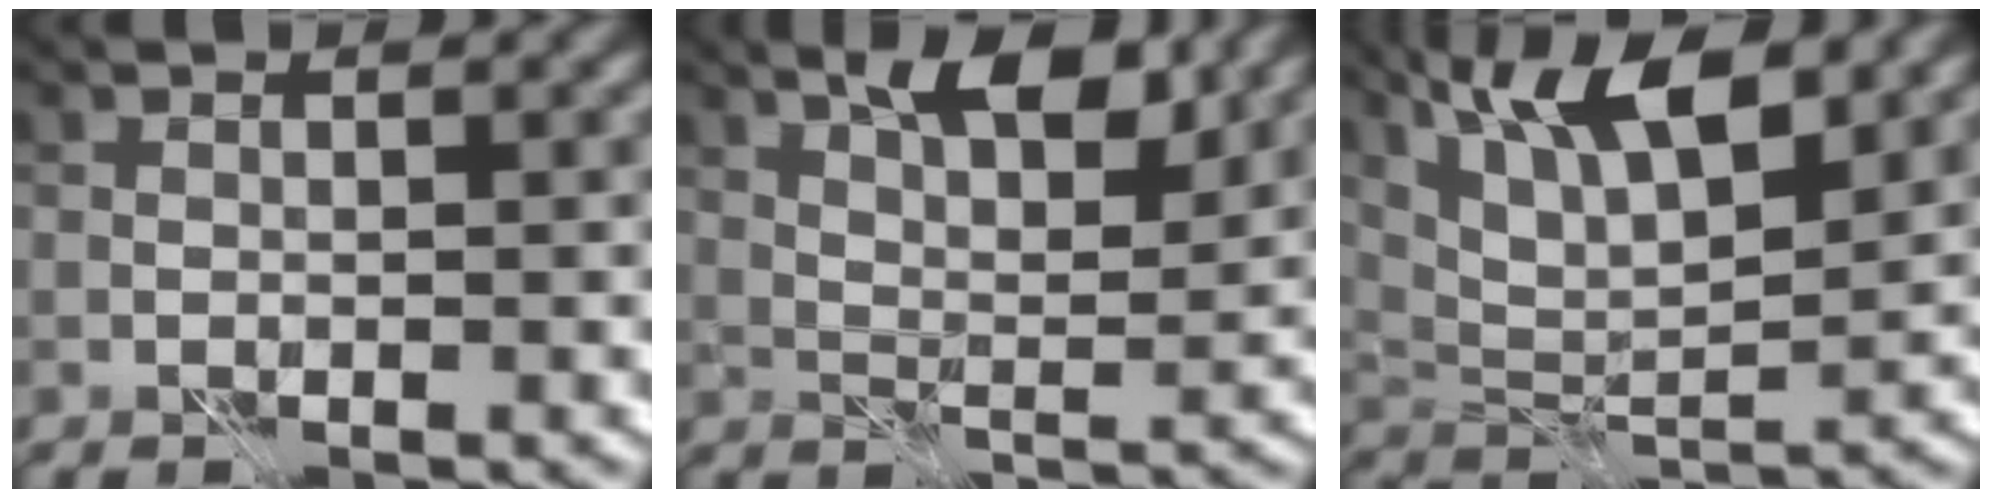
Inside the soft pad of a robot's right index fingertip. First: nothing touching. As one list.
[{"total": 6.7, "force": [4.0, 2.4, 4.7], "torque": [-0.071, 0.003, 0.064]}, {"total": 9.1, "force": [5.3, 3.1, 6.7], "torque": [-0.119, 0.010, 0.089]}]